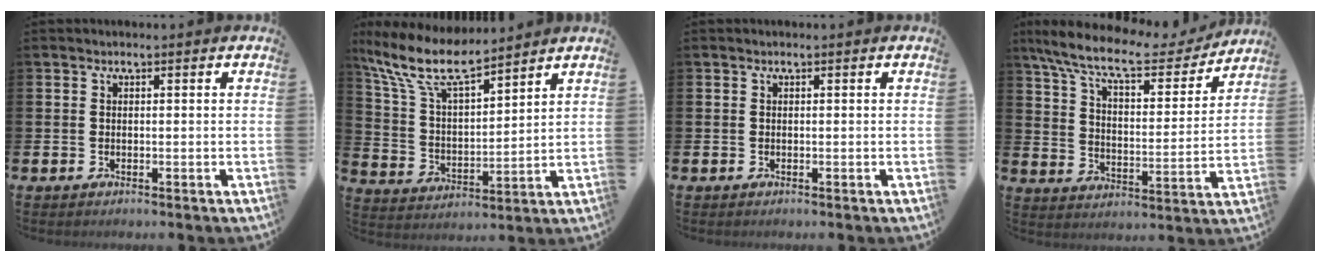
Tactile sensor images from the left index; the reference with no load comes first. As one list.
[{"total": 10.1, "force": [8.6, 2.2, 4.8], "torque": [-0.126, -0.041, 0.153]}, {"total": 0.0}, {"total": 10.4, "force": [9.1, 2.2, 4.6], "torque": [-0.122, -0.054, 0.152]}]